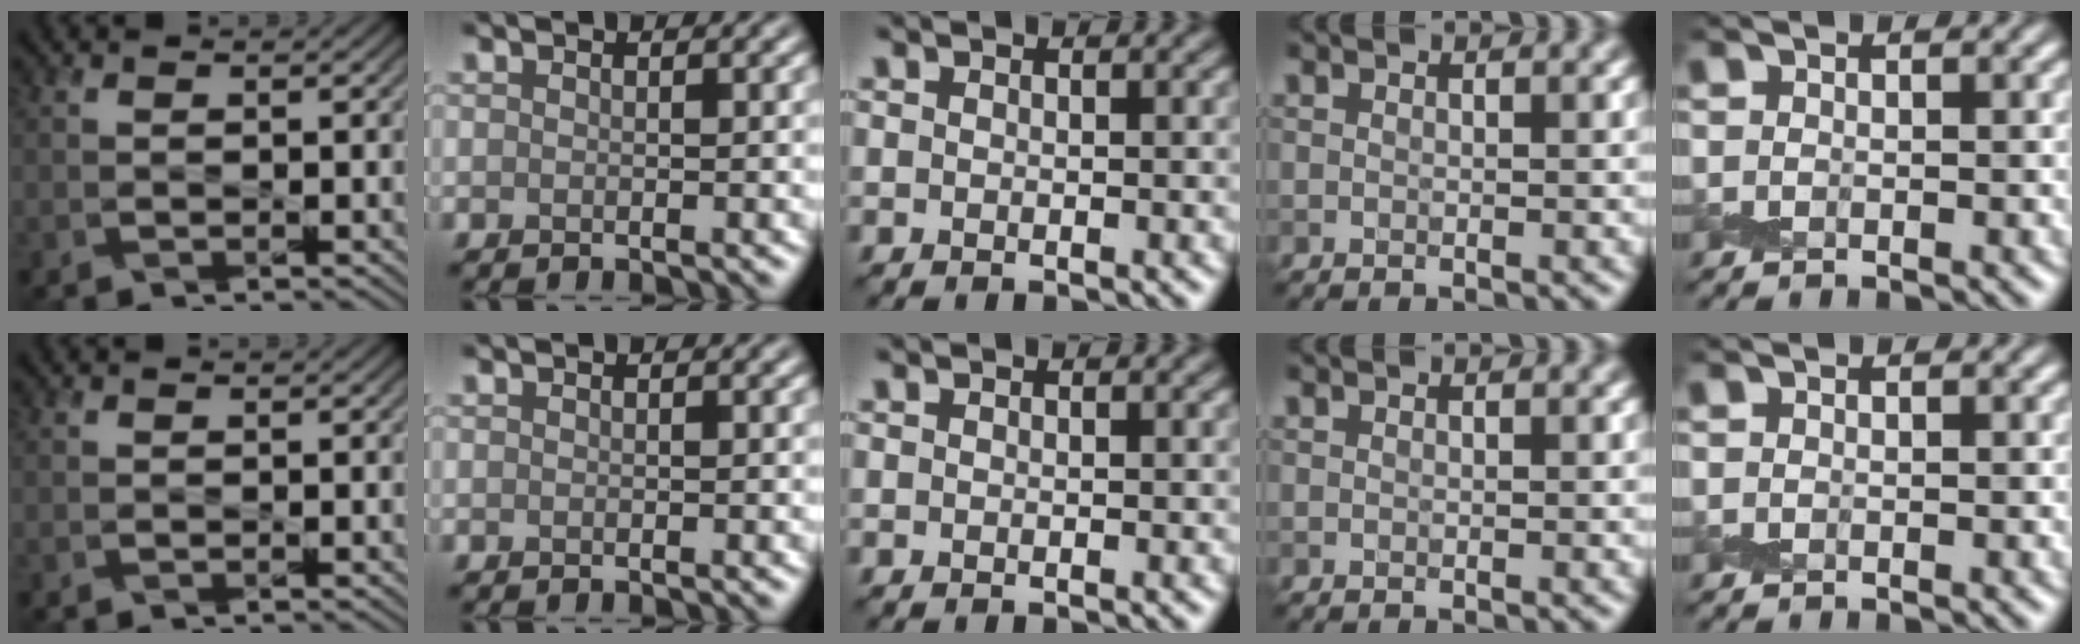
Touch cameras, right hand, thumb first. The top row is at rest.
{}